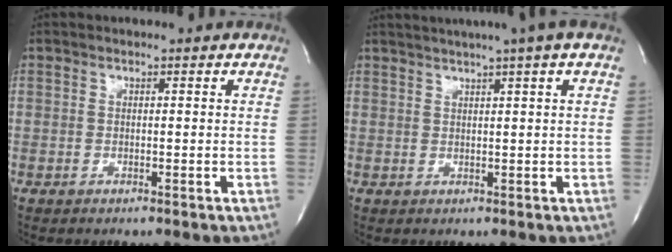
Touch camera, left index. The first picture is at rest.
{"total": 7.4, "force": [5.3, -1.3, 5.0], "torque": [-0.076, 0.022, 0.068]}